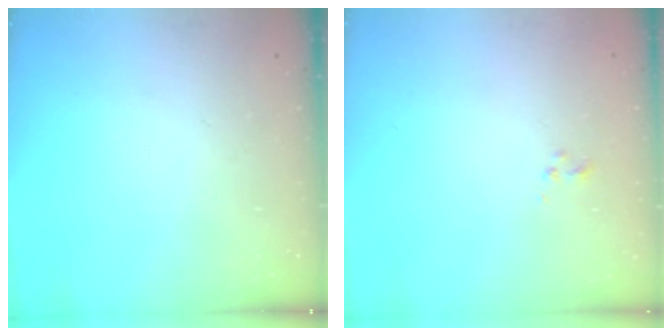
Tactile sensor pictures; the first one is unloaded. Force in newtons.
{"total": 1.4, "press": 1.3, "slide": 0.6}